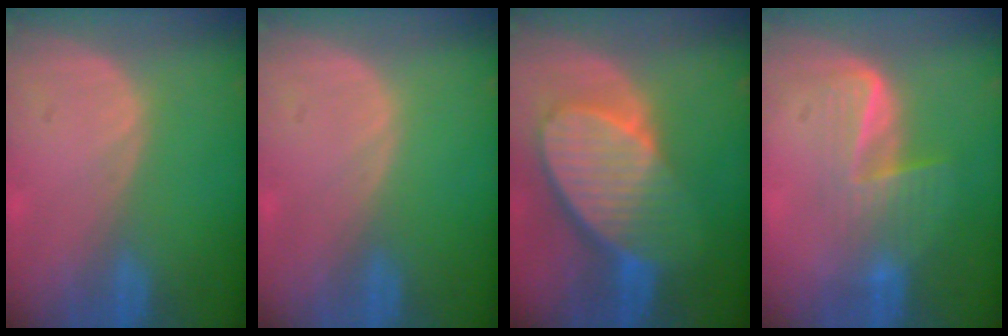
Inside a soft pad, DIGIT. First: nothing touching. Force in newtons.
{"total": 0.0}
{"total": 10.1, "press": 8.9, "slide": 4.8}
{"total": 7.0, "press": 5.8, "slide": 3.9}